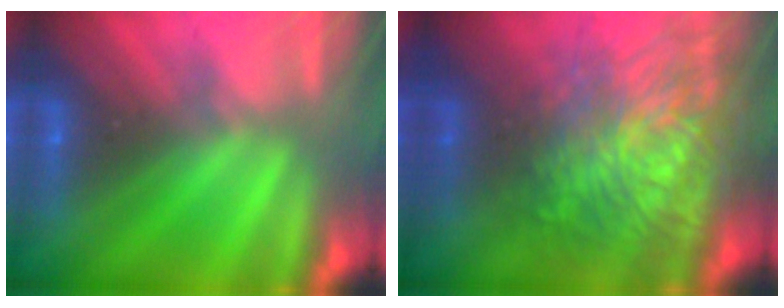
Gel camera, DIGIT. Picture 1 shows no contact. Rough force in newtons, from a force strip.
{"total": 7.4}